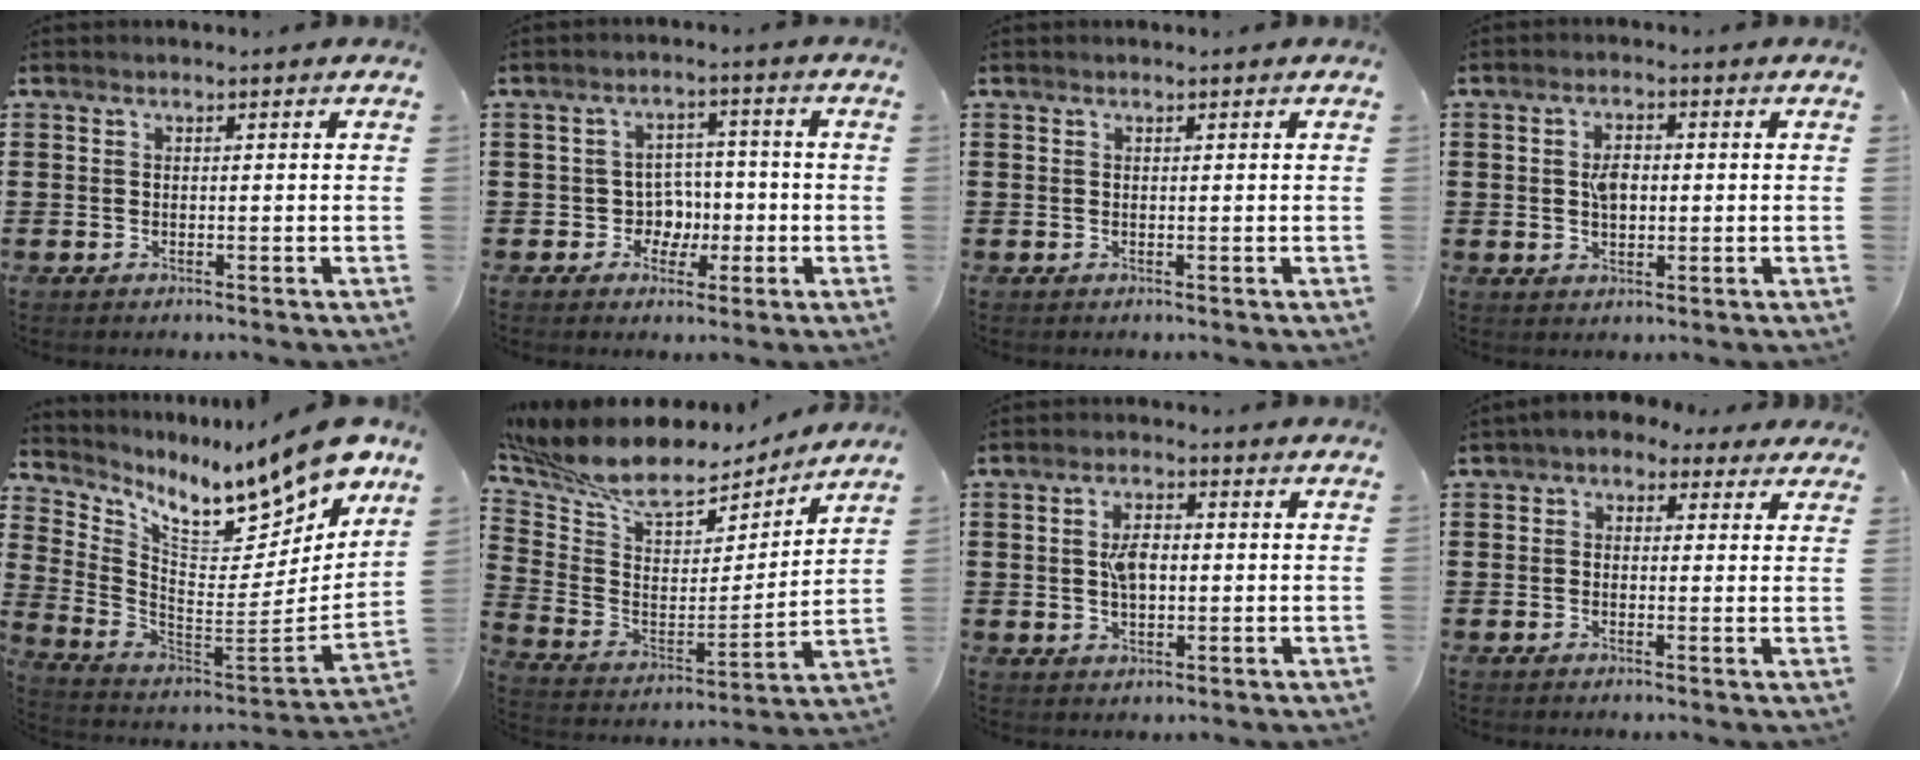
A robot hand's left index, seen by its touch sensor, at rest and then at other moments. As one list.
[{"total": 4.9, "force": [-1.0, 4.5, 1.7], "torque": [-0.040, 0.008, -0.021]}, {"total": 0.0}, {"total": 3.4, "force": [0.3, 1.8, 2.9], "torque": [-0.058, 0.008, 0.003]}, {"total": 13.2, "force": [9.9, 3.5, 7.9], "torque": [-0.141, -0.078, 0.161]}, {"total": 10.7, "force": [8.6, 4.0, 4.9], "torque": [-0.127, -0.055, 0.151]}, {"total": 4.0, "force": [0.3, 2.0, 3.4], "torque": [-0.061, 0.006, 0.002]}, {"total": 1.9, "force": [0.5, 1.6, 0.9], "torque": [-0.025, 0.008, 0.007]}]